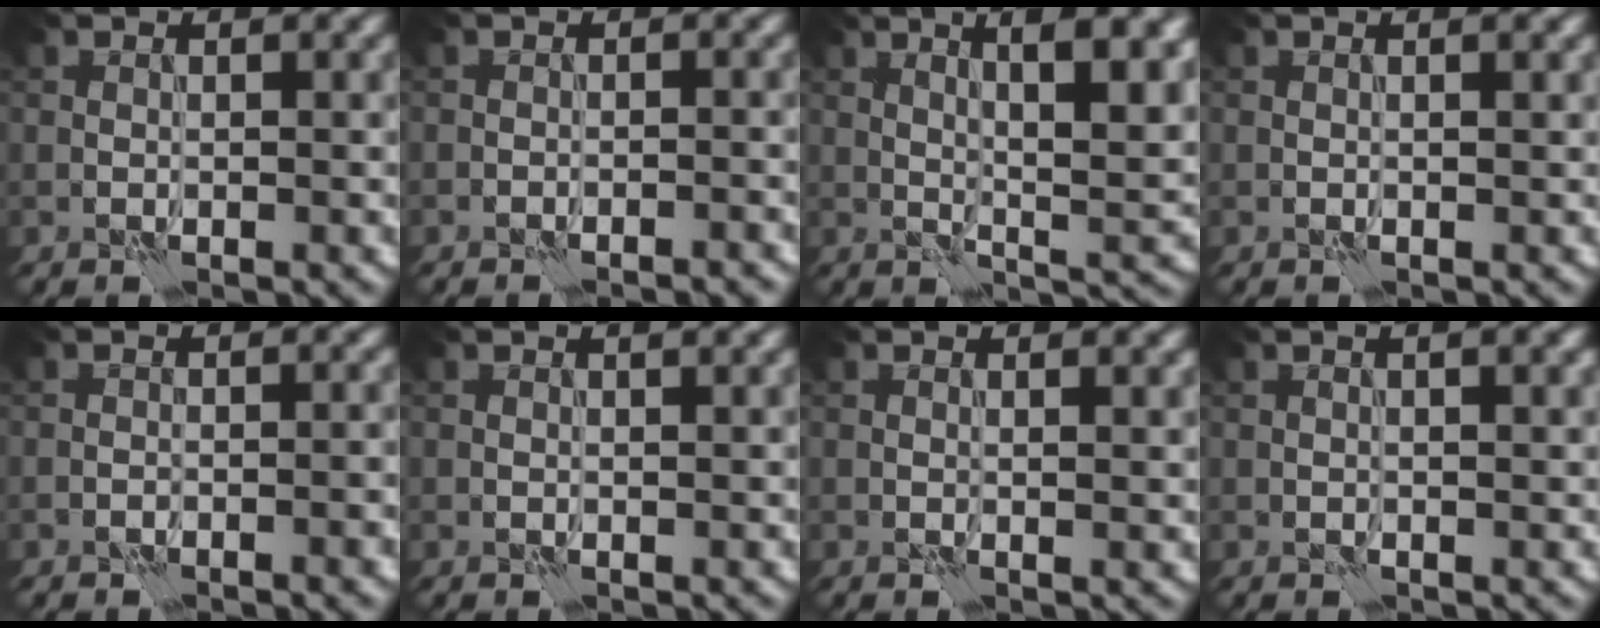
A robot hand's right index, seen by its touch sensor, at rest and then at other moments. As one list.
[{"total": 1.5, "force": [-1.5, 0.2, 0.2], "torque": [0.007, 0.008, -0.024]}, {"total": 9.4, "force": [3.1, 2.6, 8.5], "torque": [-0.099, 0.011, 0.043]}, {"total": 1.1, "force": [0.5, 0.3, 0.9], "torque": [-0.012, -0.003, 0.000]}, {"total": 1.5, "force": [-1.1, 0.3, 1.0], "torque": [-0.011, 0.009, -0.019]}, {"total": 0.7, "force": [0.6, 0.1, 0.5], "torque": [-0.009, -0.001, 0.006]}, {"total": 1.4, "force": [0.7, 0.3, 1.2], "torque": [-0.014, 0.000, 0.008]}, {"total": 2.8, "force": [1.5, 0.9, 2.2], "torque": [-0.020, -0.001, 0.008]}]